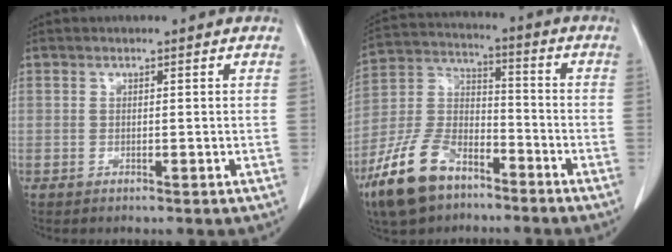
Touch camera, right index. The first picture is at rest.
{"total": 13.6, "force": [-8.9, 6.7, 7.9], "torque": [-0.176, 0.002, -0.172]}